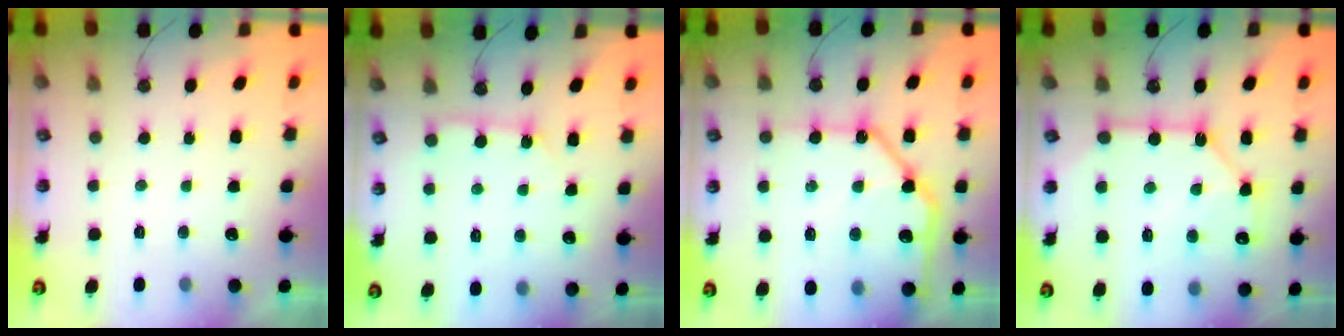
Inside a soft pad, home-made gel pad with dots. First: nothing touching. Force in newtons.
{"total": 3.2, "press": 3.2, "slide": 0.2}
{"total": 24.5, "press": 24.2, "slide": 3.3}
{"total": 11.7, "press": 11.6, "slide": 1.2}